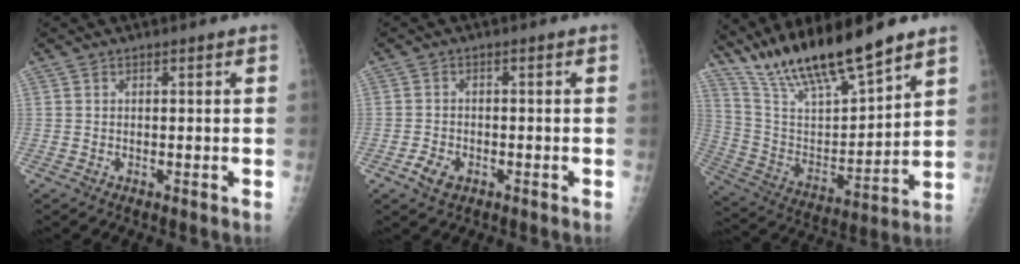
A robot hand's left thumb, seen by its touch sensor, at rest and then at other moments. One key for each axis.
{"total": 3.5, "fx": -1.8, "fy": 2.4, "fz": 1.9, "tx": -0.032, "ty": 0.003, "tz": -0.030}
{"total": 19.6, "fx": 15.7, "fy": 3.6, "fz": 11.1, "tx": -0.175, "ty": -0.070, "tz": 0.296}